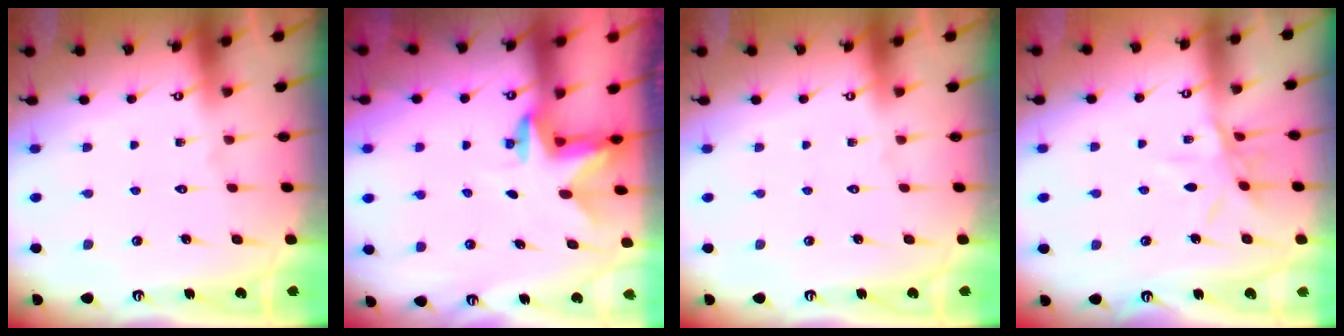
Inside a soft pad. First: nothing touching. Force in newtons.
{"total": 2.4, "press": 2.4, "slide": 0.3}
{"total": 0.0}
{"total": 8.5, "press": 8.5, "slide": 0.5}